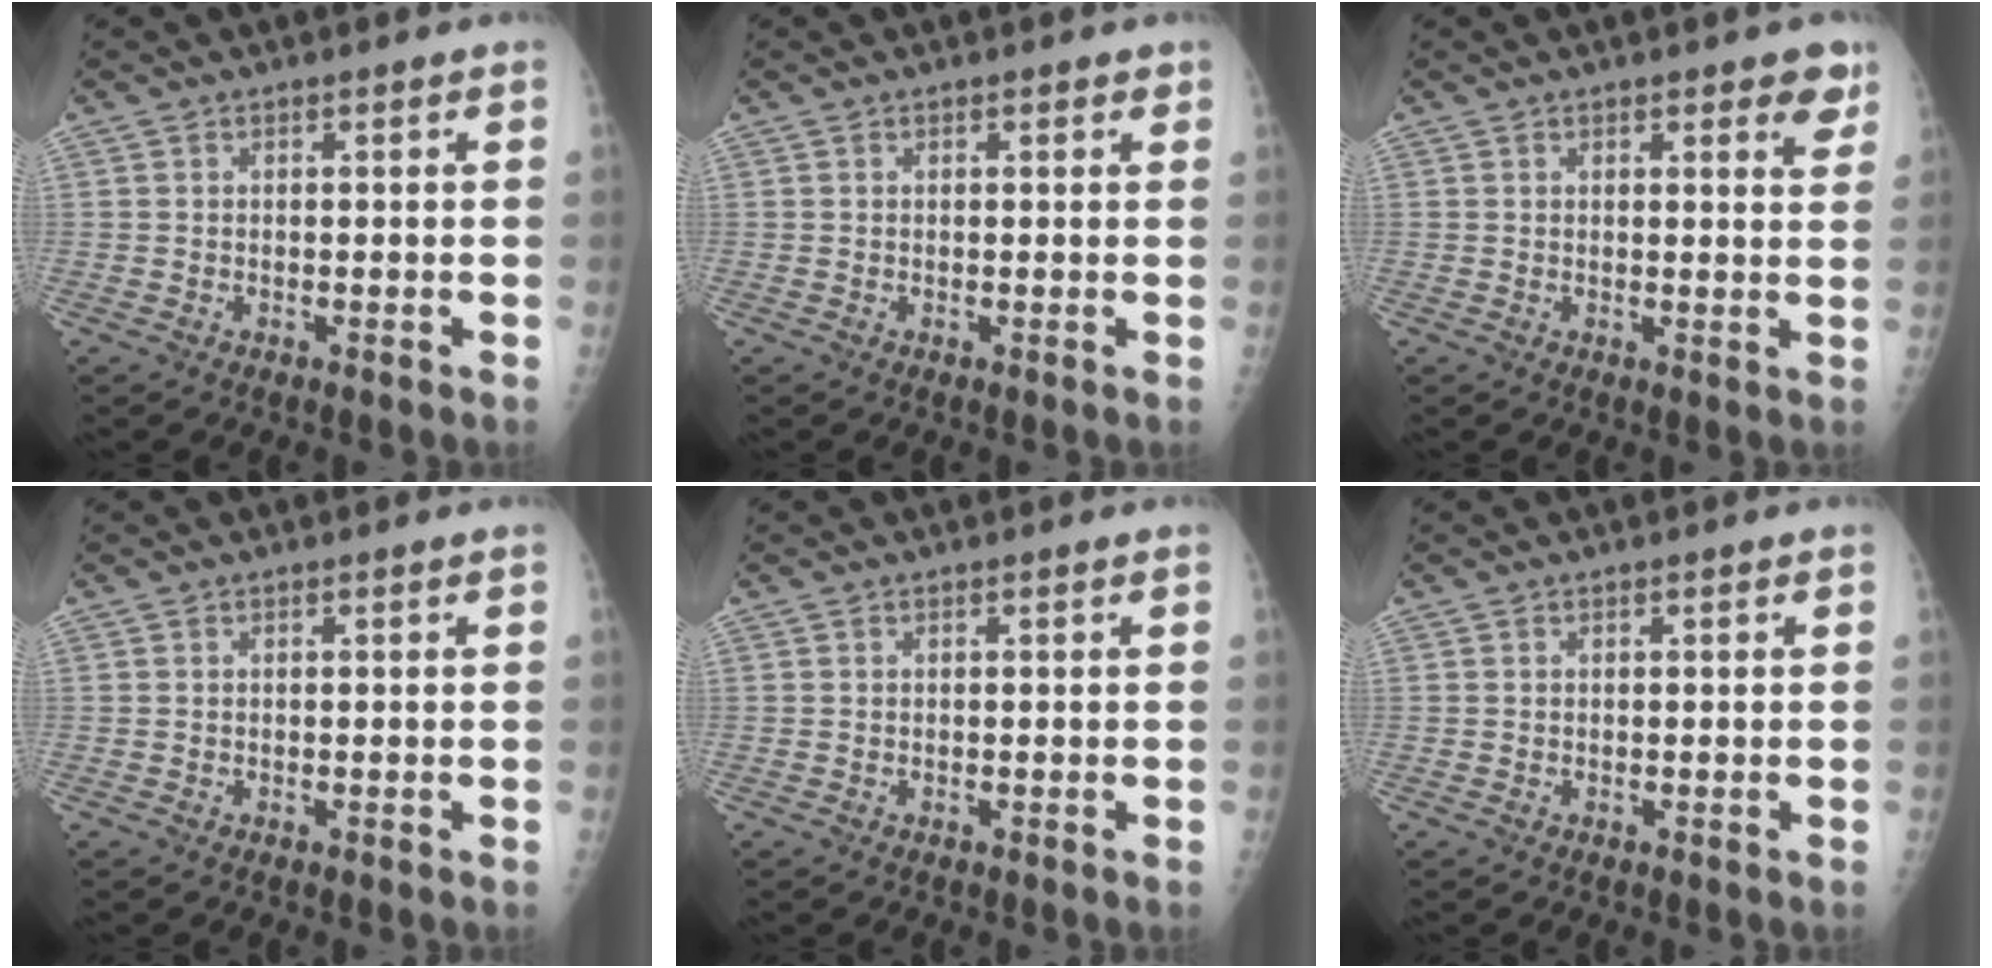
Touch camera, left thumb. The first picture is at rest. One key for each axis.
{"total": 1.0, "fx": 0.7, "fy": 0.6, "fz": 0.5, "tx": 0.002, "ty": -0.002, "tz": 0.005}
{"total": 4.4, "fx": 2.7, "fy": 1.6, "fz": 3.0, "tx": -0.016, "ty": -0.013, "tz": 0.028}
{"total": 0.0}
{"total": 0.0}
{"total": 0.0}